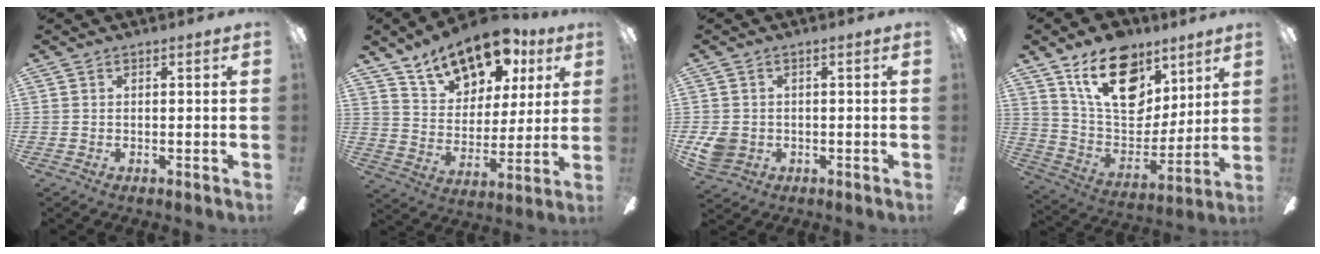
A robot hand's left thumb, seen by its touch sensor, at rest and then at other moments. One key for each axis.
{"total": 16.7, "fx": 12.4, "fy": 8.6, "fz": 7.1, "tx": -0.120, "ty": -0.071, "tz": 0.222}
{"total": 4.4, "fx": -0.8, "fy": 3.8, "fz": 2.0, "tx": -0.039, "ty": 0.003, "tz": -0.016}
{"total": 21.4, "fx": 12.6, "fy": 12.7, "fz": 11.8, "tx": -0.190, "ty": -0.063, "tz": 0.227}